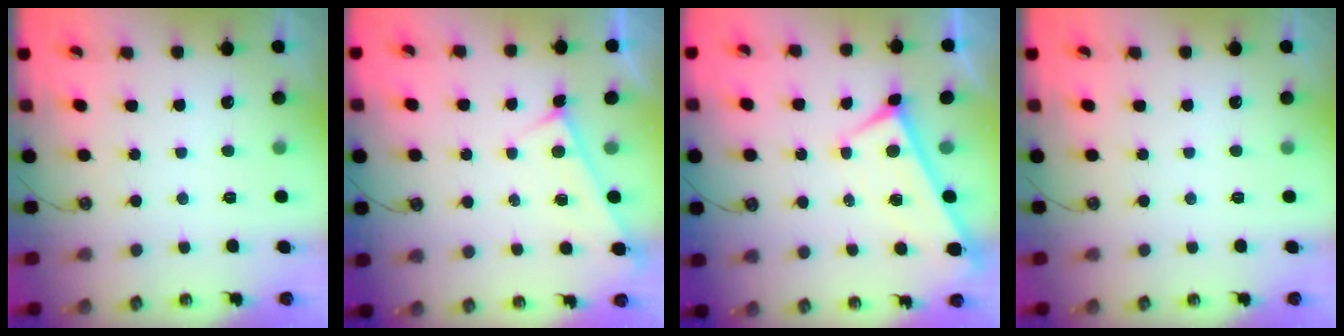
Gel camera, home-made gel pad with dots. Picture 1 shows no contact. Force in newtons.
{"total": 2.8, "press": 2.8, "slide": 0.1}
{"total": 0.0}
{"total": 0.0}